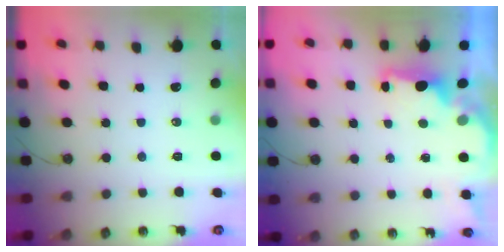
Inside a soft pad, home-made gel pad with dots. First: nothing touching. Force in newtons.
{"total": 1.9, "press": 1.7, "slide": 0.7}